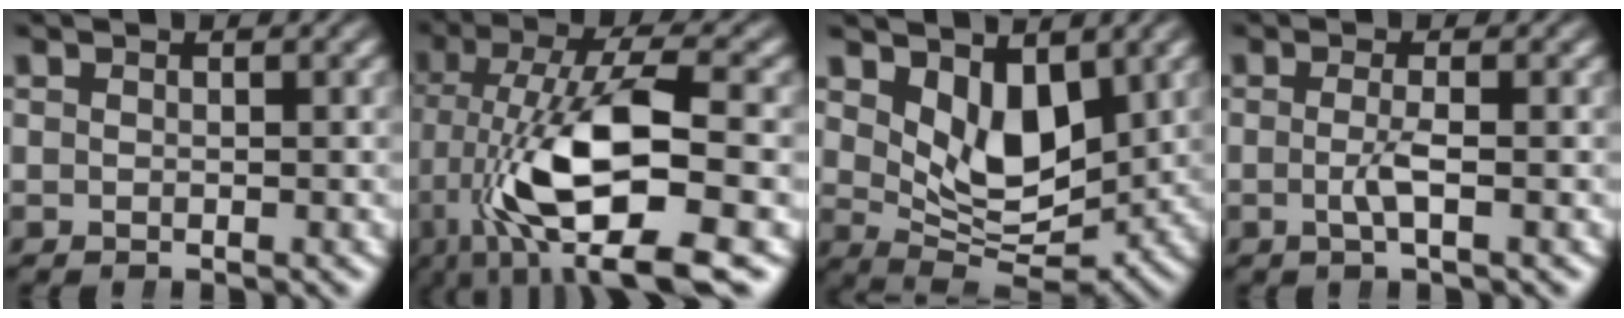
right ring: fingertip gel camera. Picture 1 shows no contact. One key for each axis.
{"total": 10.7, "fx": -1.4, "fy": 4.4, "fz": 9.6, "tx": -0.186, "ty": -0.030, "tz": -0.001}
{"total": 6.3, "fx": 1.5, "fy": 3.5, "fz": 5.1, "tx": -0.078, "ty": -0.026, "tz": 0.032}
{"total": 1.9, "fx": -0.7, "fy": -0.2, "fz": 1.8, "tx": -0.040, "ty": -0.007, "tz": -0.011}